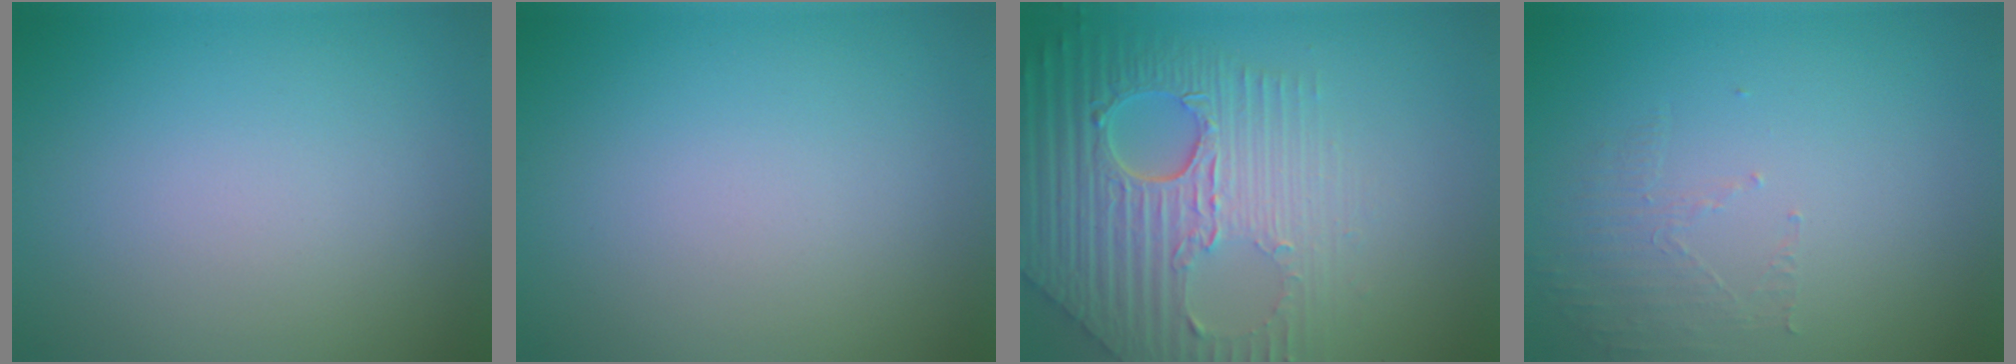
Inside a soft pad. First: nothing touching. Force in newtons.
{"total": 0.0}
{"total": 9.0, "press": 6.1, "slide": 6.7}
{"total": 1.5, "press": 0.5, "slide": 1.4}